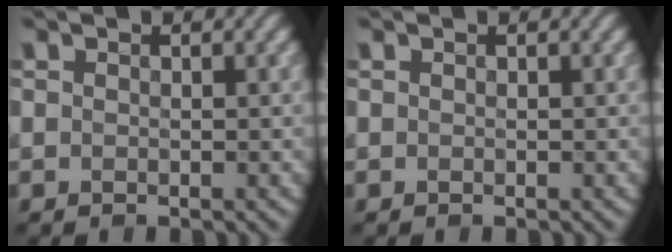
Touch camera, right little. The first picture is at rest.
{"total": 0.0}